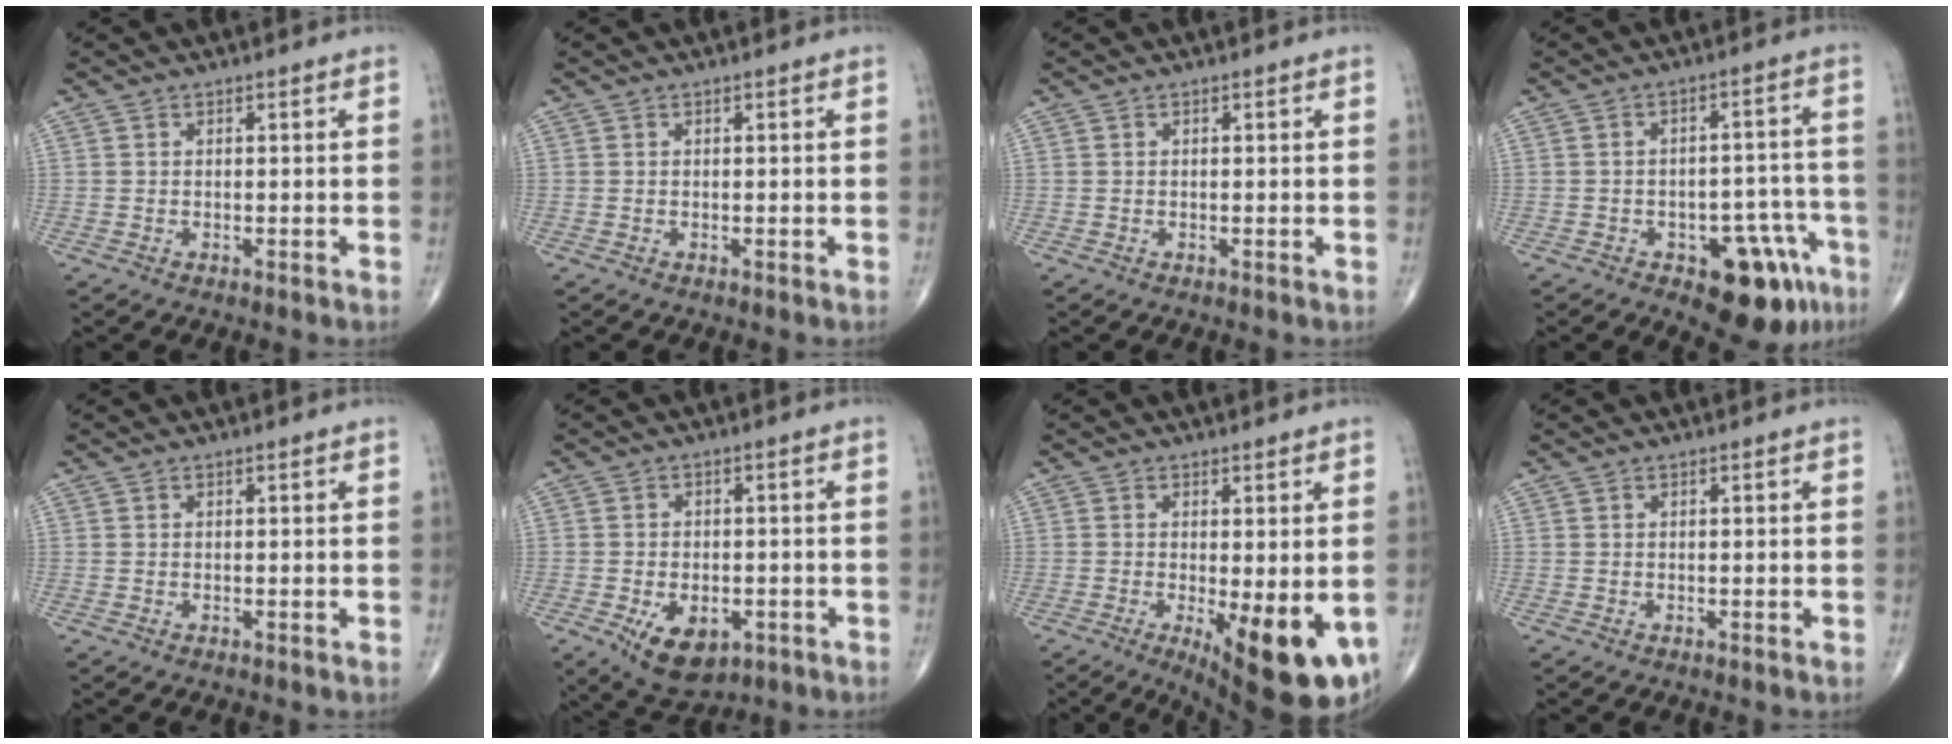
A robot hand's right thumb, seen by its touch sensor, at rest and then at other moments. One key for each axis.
{"total": 0.0}
{"total": 0.0}
{"total": 13.0, "fx": -6.7, "fy": 6.2, "fz": 9.2, "tx": -0.076, "ty": 0.044, "tz": -0.080}
{"total": 0.0}
{"total": 9.4, "fx": -3.6, "fy": 5.7, "fz": 6.5, "tx": -0.092, "ty": 0.005, "tz": -0.045}
{"total": 14.0, "fx": -3.8, "fy": 4.4, "fz": 12.7, "tx": -0.148, "ty": -0.023, "tz": -0.039}
{"total": 0.0}